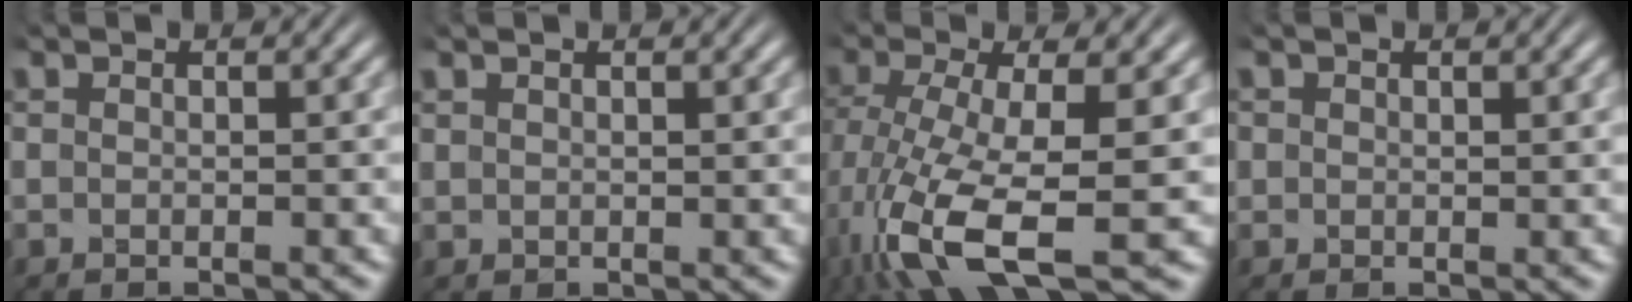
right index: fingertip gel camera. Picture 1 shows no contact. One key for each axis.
{"total": 1.2, "fx": 1.1, "fy": -0.5, "fz": -0.1, "tx": 0.009, "ty": -0.002, "tz": 0.024}
{"total": 7.7, "fx": -2.7, "fy": 3.1, "fz": 6.5, "tx": -0.151, "ty": -0.064, "tz": -0.007}
{"total": 0.8, "fx": 0.7, "fy": 0.4, "fz": 0.0, "tx": -0.005, "ty": -0.010, "tz": 0.017}